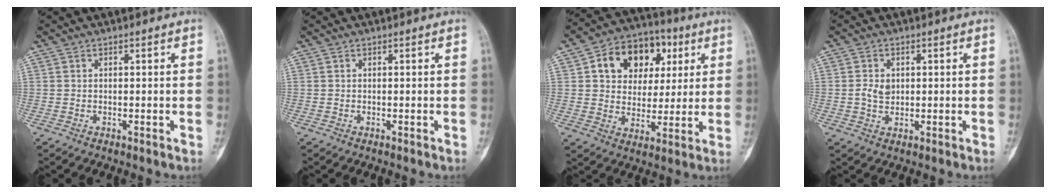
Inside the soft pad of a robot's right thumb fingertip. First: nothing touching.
{"total": 0.0}
{"total": 15.3, "force": [5.0, 11.6, 8.7], "torque": [-0.088, 0.006, 0.077]}
{"total": 3.2, "force": [0.3, 2.4, 2.1], "torque": [-0.029, 0.003, 0.006]}